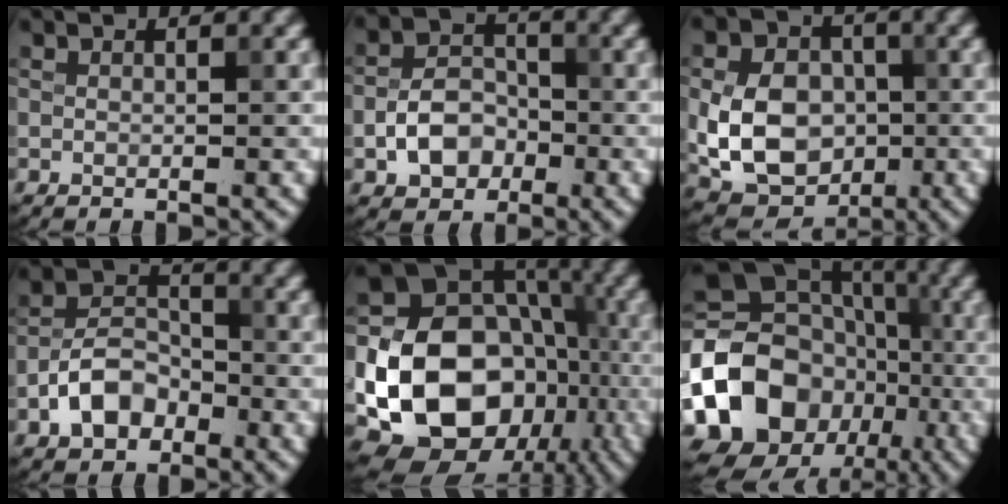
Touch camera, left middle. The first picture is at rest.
{"total": 4.4, "force": [-1.6, 3.2, 2.5], "torque": [-0.040, 0.004, -0.028]}
{"total": 8.7, "force": [-1.0, 6.7, 5.5], "torque": [-0.106, -0.004, -0.025]}
{"total": 4.7, "force": [-2.2, 3.1, 2.7], "torque": [-0.047, 0.007, -0.046]}
{"total": 17.3, "force": [-4.4, 13.9, 9.4], "torque": [-0.147, -0.019, -0.087]}
{"total": 15.3, "force": [-4.5, 12.4, 7.7], "torque": [-0.158, -0.002, -0.090]}